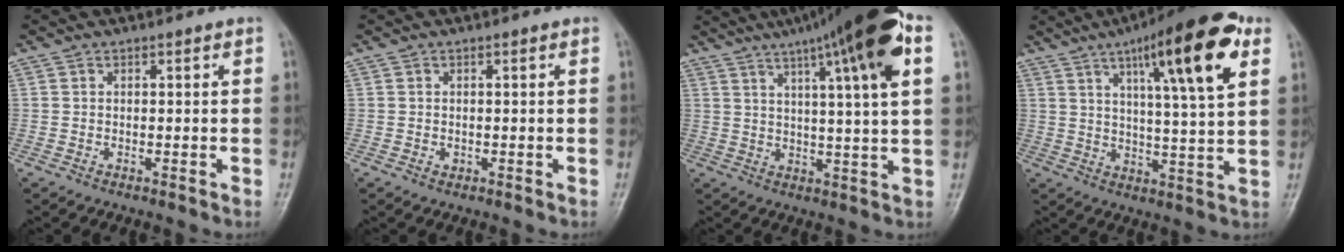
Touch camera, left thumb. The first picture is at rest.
{"total": 0.8, "force": [-0.3, 0.6, 0.5], "torque": [-0.008, 0.006, -0.002]}
{"total": 19.1, "force": [9.3, 2.1, 16.6], "torque": [-0.249, 0.002, 0.132]}
{"total": 18.6, "force": [8.5, 3.6, 16.1], "torque": [-0.226, -0.021, 0.124]}